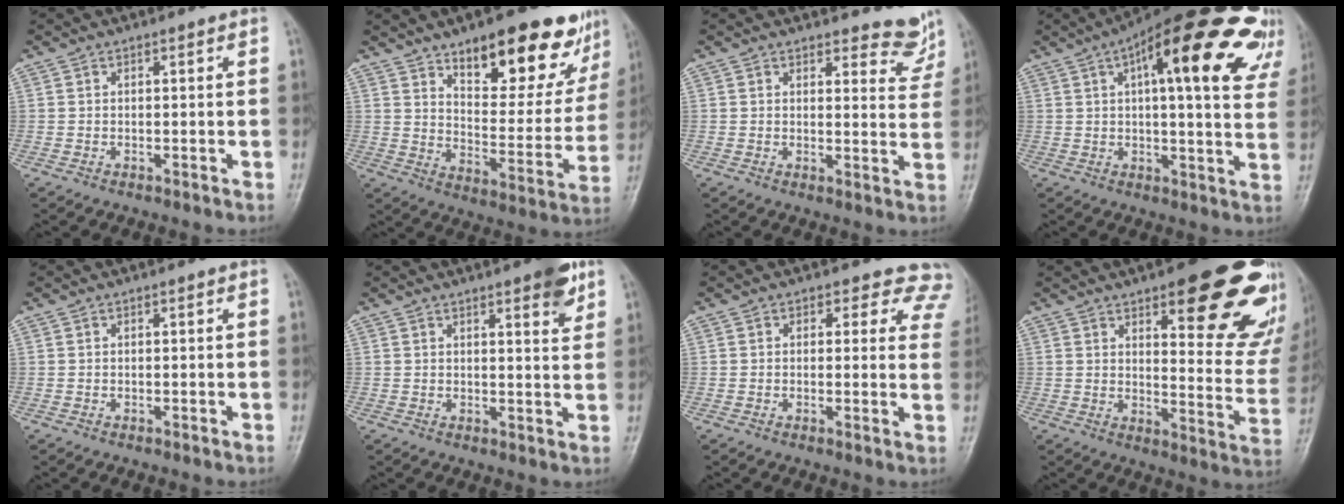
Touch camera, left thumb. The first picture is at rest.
{"total": 21.4, "force": [13.6, 8.5, 14.2], "torque": [-0.137, -0.064, 0.200]}
{"total": 6.1, "force": [5.6, 2.3, 0.6], "torque": [0.025, -0.047, 0.053]}
{"total": 26.2, "force": [12.3, 8.4, 21.6], "torque": [-0.279, 0.005, 0.159]}
{"total": 0.0}
{"total": 6.0, "force": [3.6, 1.6, 4.5], "torque": [-0.047, -0.016, 0.041]}
{"total": 8.1, "force": [6.5, 4.6, 1.4], "torque": [0.044, -0.021, 0.039]}
{"total": 23.0, "force": [12.9, 7.2, 17.6], "torque": [-0.175, -0.062, 0.167]}